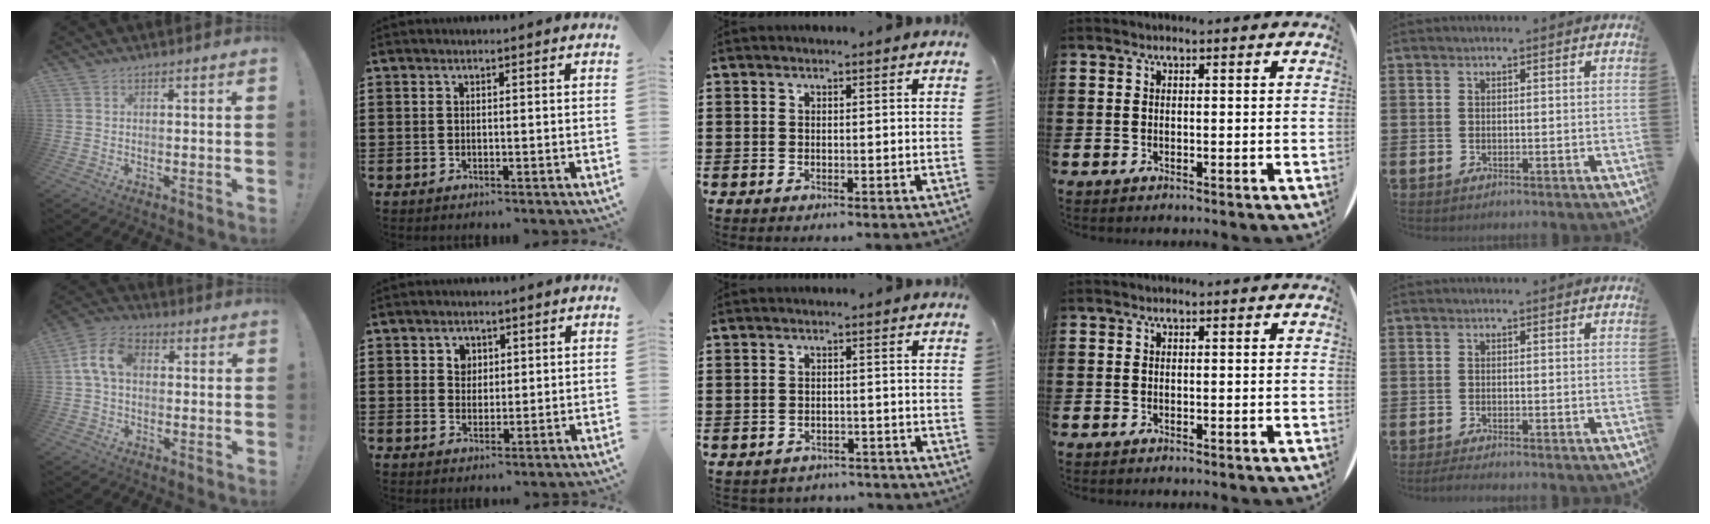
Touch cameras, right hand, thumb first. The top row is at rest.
{"thumb": {"total": 9.8, "force": [1.4, 6.6, 7.1], "torque": [-0.137, 0.019, 0.030]}, "index": {"total": 2.4, "force": [1.0, 2.0, 0.7], "torque": [-0.022, 0.010, 0.017]}, "middle": {"total": 2.1, "force": [-2.1, 0.2, -0.3], "torque": [-0.012, -0.001, -0.046]}, "little": {"total": 1.1, "force": [-0.8, 0.1, 0.7], "torque": [-0.012, -0.001, -0.015]}}